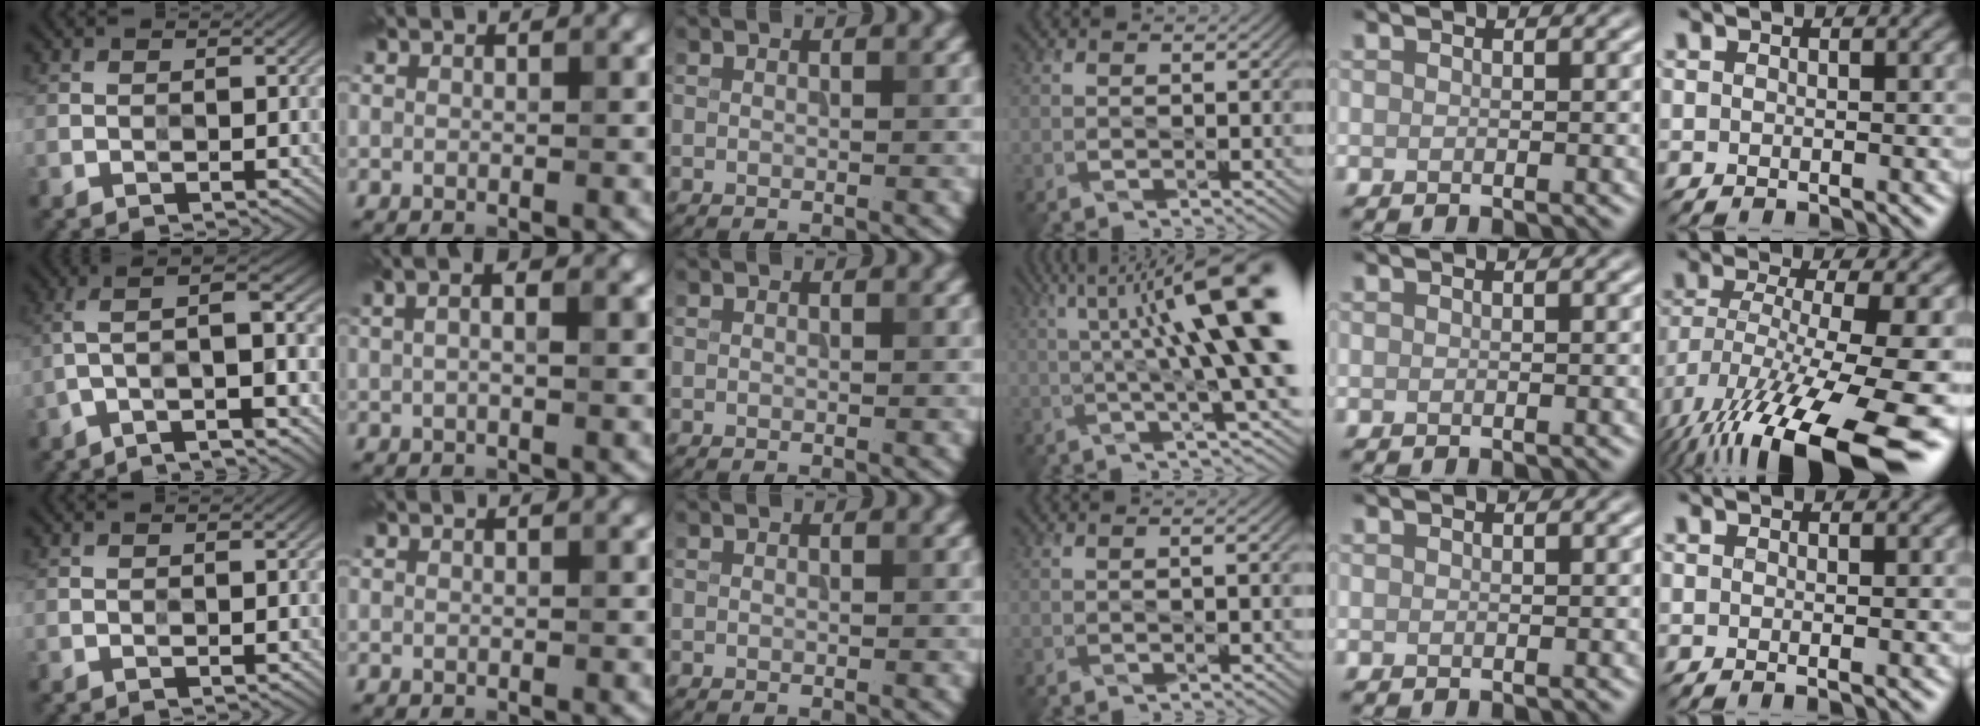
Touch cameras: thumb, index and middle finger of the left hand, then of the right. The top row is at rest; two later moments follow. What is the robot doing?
{"motion": "wipe", "object": "glass cup"}